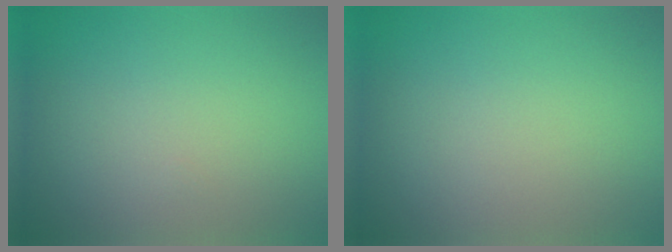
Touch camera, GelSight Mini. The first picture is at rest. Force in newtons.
{"total": 0.0}